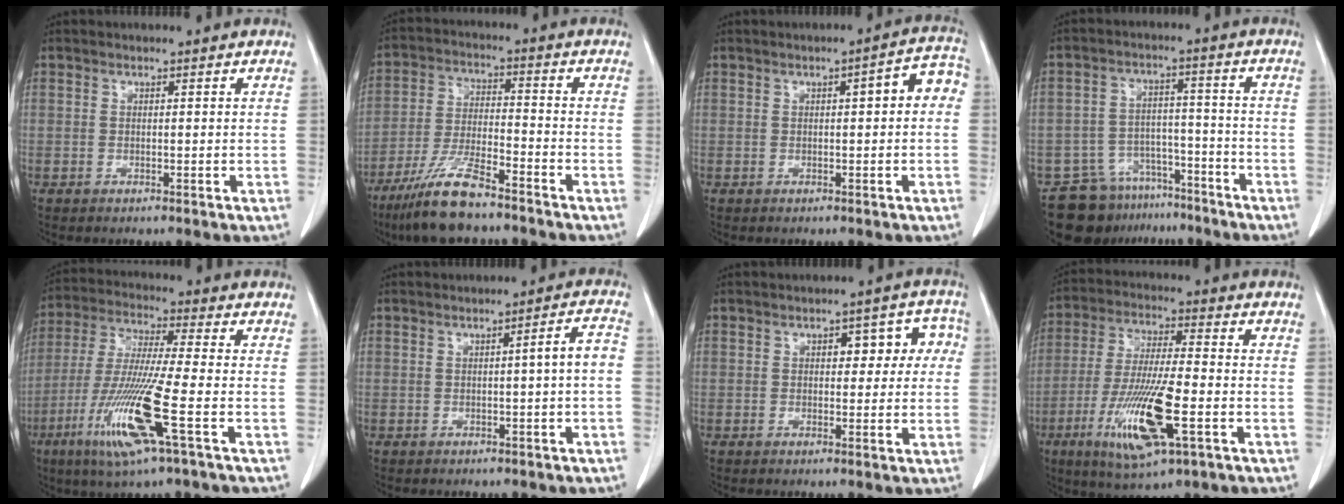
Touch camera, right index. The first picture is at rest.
{"total": 10.3, "force": [-7.9, 1.3, 6.6], "torque": [-0.133, -0.025, -0.151]}
{"total": 4.9, "force": [0.6, 1.2, 4.7], "torque": [-0.056, 0.027, 0.002]}
{"total": 10.7, "force": [-8.3, 6.5, 1.8], "torque": [-0.021, 0.038, -0.128]}
{"total": 14.3, "force": [-5.5, -0.2, 13.2], "torque": [-0.277, -0.027, -0.109]}
{"total": 3.5, "force": [-0.4, -0.1, 3.5], "torque": [-0.048, 0.011, -0.005]}
{"total": 6.1, "force": [1.3, 3.2, 5.1], "torque": [-0.046, 0.034, 0.014]}
{"total": 14.6, "force": [-5.2, 2.1, 13.5], "torque": [-0.268, -0.025, -0.091]}